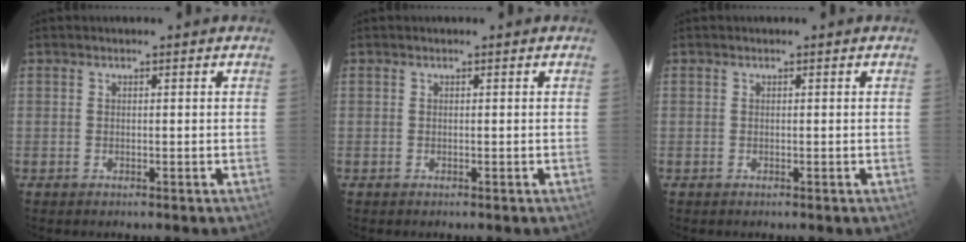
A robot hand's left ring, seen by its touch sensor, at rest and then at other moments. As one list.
[{"total": 0.0}, {"total": 0.0}]